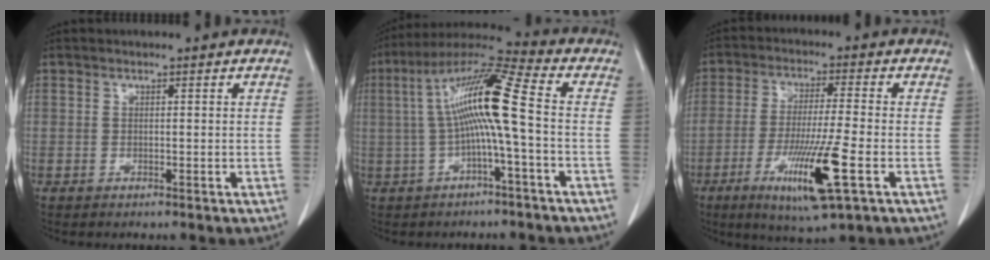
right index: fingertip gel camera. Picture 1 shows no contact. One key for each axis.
{"total": 11.7, "fx": -0.1, "fy": -0.2, "fz": 11.7, "tx": -0.216, "ty": 0.033, "tz": -0.008}
{"total": 12.7, "fx": -5.0, "fy": 0.4, "fz": 11.7, "tx": -0.221, "ty": -0.029, "tz": -0.084}